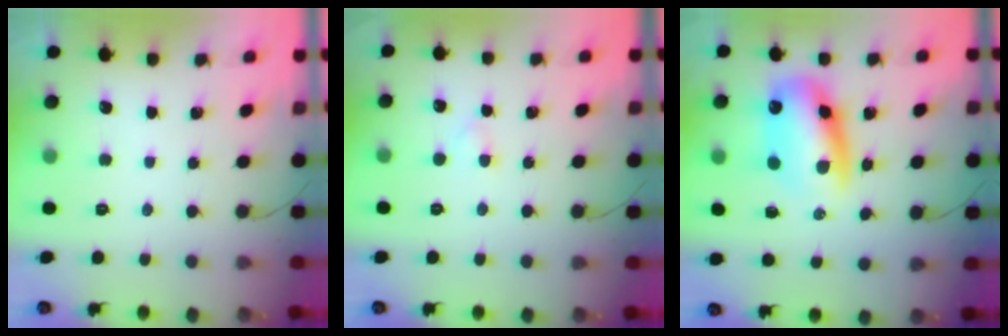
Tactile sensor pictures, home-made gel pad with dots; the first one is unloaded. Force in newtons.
{"total": 1.8, "press": 1.5, "slide": 1.0}
{"total": 11.9, "press": 11.4, "slide": 3.4}